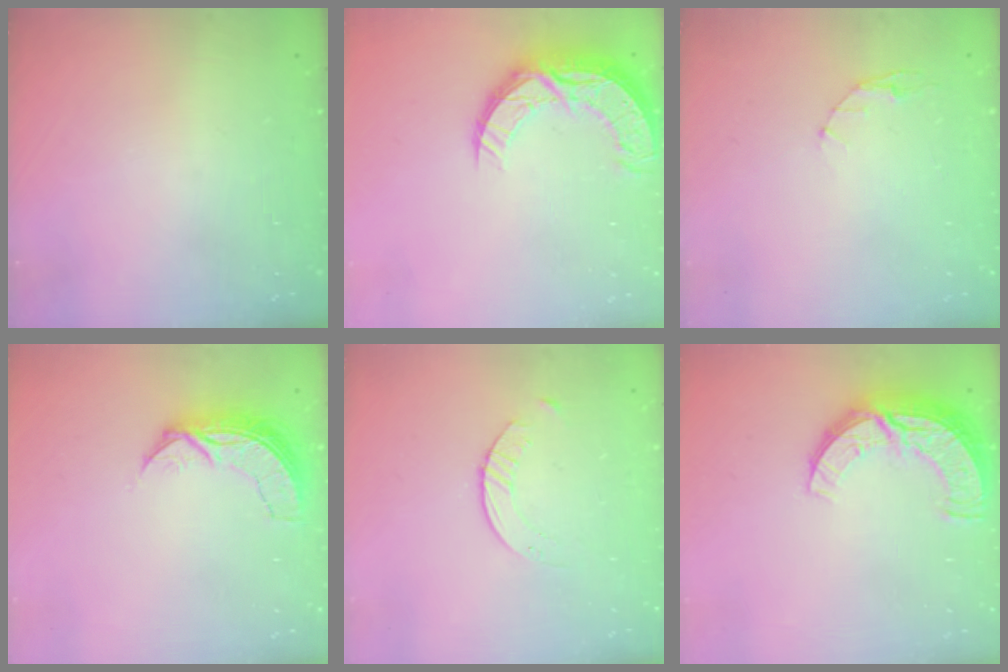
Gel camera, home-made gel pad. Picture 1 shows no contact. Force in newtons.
{"total": 15.1, "press": 15.1, "slide": 1.1}
{"total": 2.9, "press": 2.9, "slide": 0.4}
{"total": 7.4, "press": 7.3, "slide": 0.5}
{"total": 2.1, "press": 2.0, "slide": 0.3}
{"total": 11.6, "press": 11.5, "slide": 1.0}